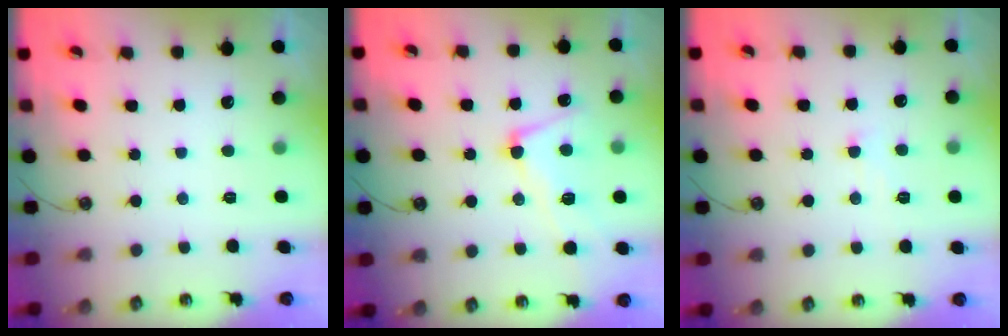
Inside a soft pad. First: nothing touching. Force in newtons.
{"total": 4.9, "press": 4.8, "slide": 1.0}
{"total": 0.8, "press": 0.6, "slide": 0.5}